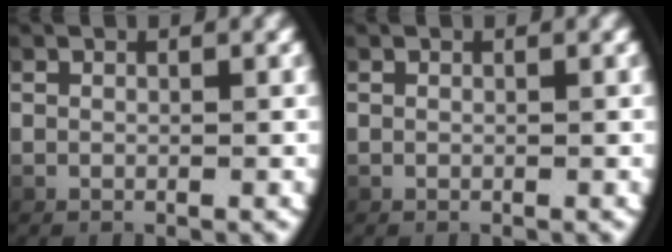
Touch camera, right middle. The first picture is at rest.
{"total": 0.0}